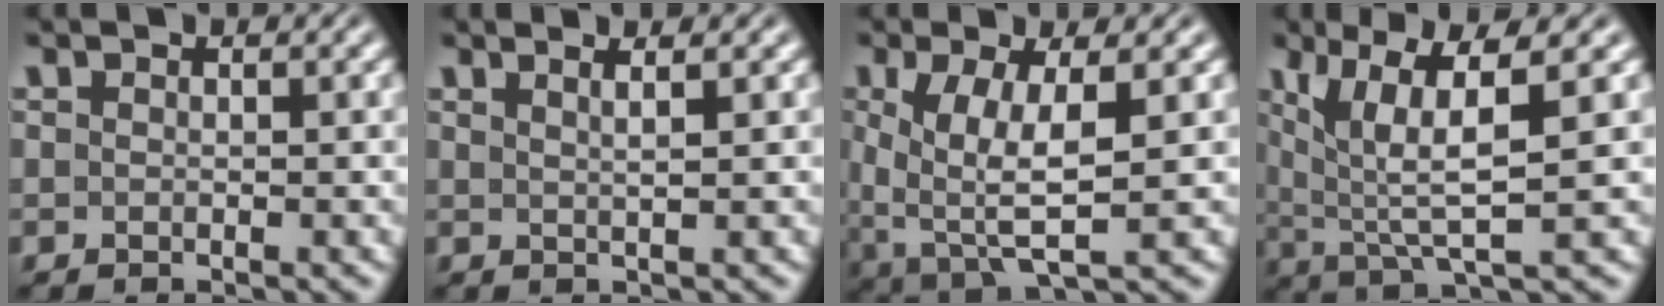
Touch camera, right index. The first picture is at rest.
{"total": 1.9, "force": [1.1, -1.1, 1.1], "torque": [-0.009, -0.002, 0.026]}
{"total": 5.6, "force": [-0.1, 2.7, 4.9], "torque": [-0.104, -0.038, 0.023]}
{"total": 8.0, "force": [2.2, 3.7, 6.8], "torque": [-0.122, -0.010, 0.047]}